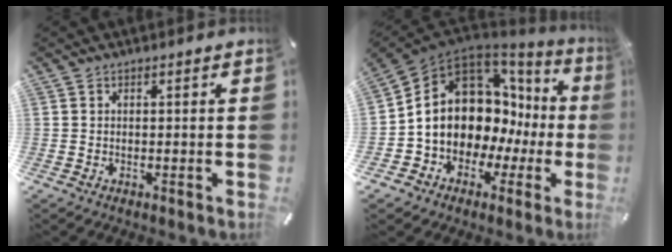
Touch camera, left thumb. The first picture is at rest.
{"total": 15.1, "force": [2.0, 11.7, 9.3], "torque": [-0.168, -0.037, 0.037]}